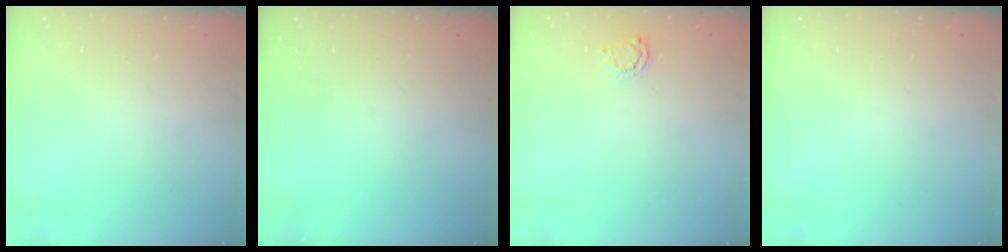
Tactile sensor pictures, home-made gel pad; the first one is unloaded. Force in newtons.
{"total": 0.0}
{"total": 4.0, "press": 3.9, "slide": 0.5}
{"total": 0.0}